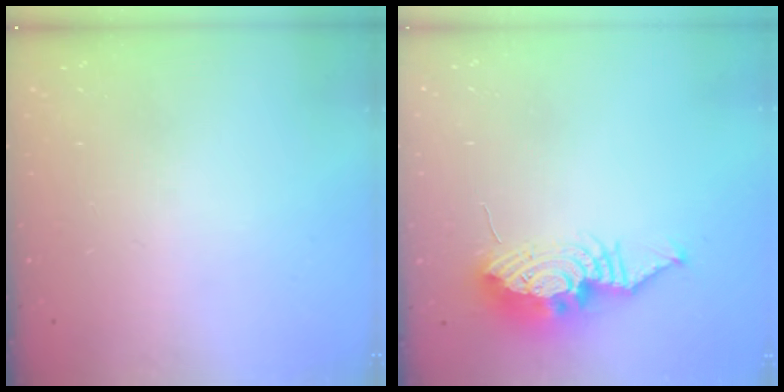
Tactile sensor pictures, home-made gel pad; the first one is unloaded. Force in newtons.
{"total": 12.4, "press": 12.4, "slide": 1.0}